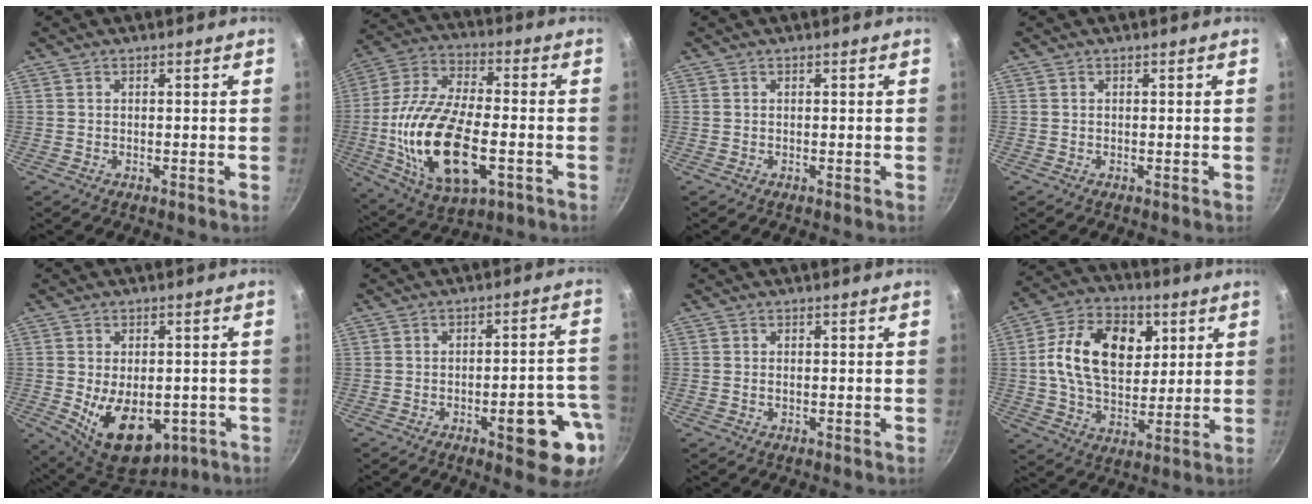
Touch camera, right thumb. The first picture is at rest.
{"total": 22.6, "force": [-4.7, 10.6, 19.4], "torque": [-0.380, 0.019, -0.094]}
{"total": 0.0}
{"total": 0.0}
{"total": 14.9, "force": [-3.6, 9.1, 11.2], "torque": [-0.138, -0.010, -0.032]}
{"total": 12.8, "force": [-5.0, 4.3, 10.9], "torque": [-0.102, 0.031, -0.060]}
{"total": 0.6, "force": [-0.1, 0.5, 0.3], "torque": [-0.005, 0.002, -0.002]}
{"total": 17.4, "force": [4.2, 11.7, 12.2], "torque": [-0.182, -0.002, 0.063]}